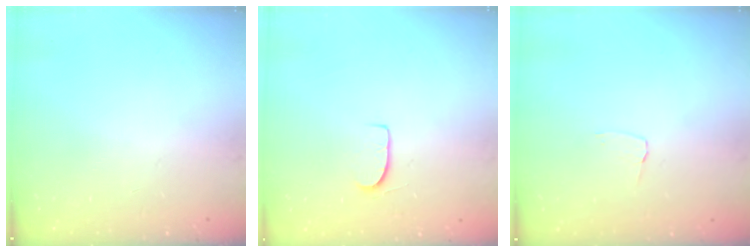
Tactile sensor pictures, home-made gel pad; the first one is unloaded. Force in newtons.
{"total": 6.1, "press": 6.1, "slide": 0.5}
{"total": 2.6, "press": 2.6, "slide": 0.2}